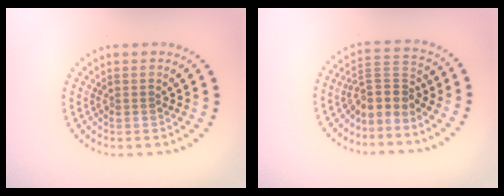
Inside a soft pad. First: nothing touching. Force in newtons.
{"total": 3.2, "press": 2.3, "slide": 2.2}